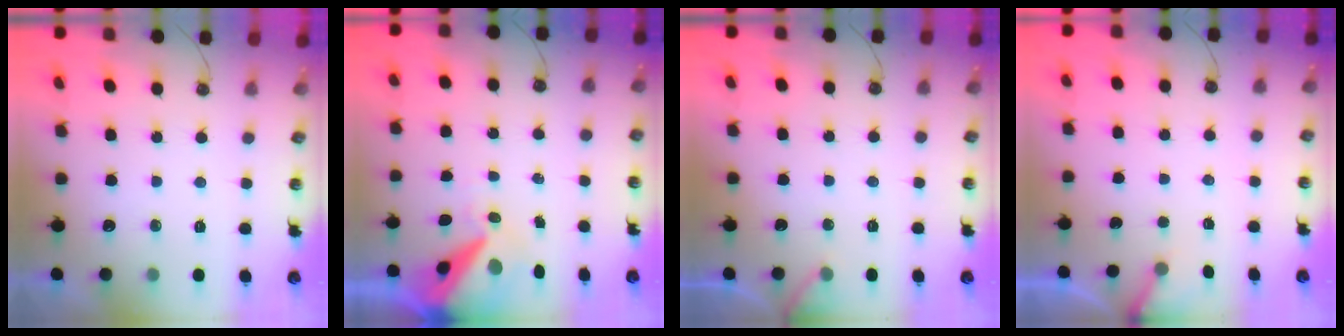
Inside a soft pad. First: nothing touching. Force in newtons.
{"total": 12.4, "press": 12.3, "slide": 1.4}
{"total": 4.4, "press": 4.4, "slide": 0.5}
{"total": 2.7, "press": 2.7, "slide": 0.2}